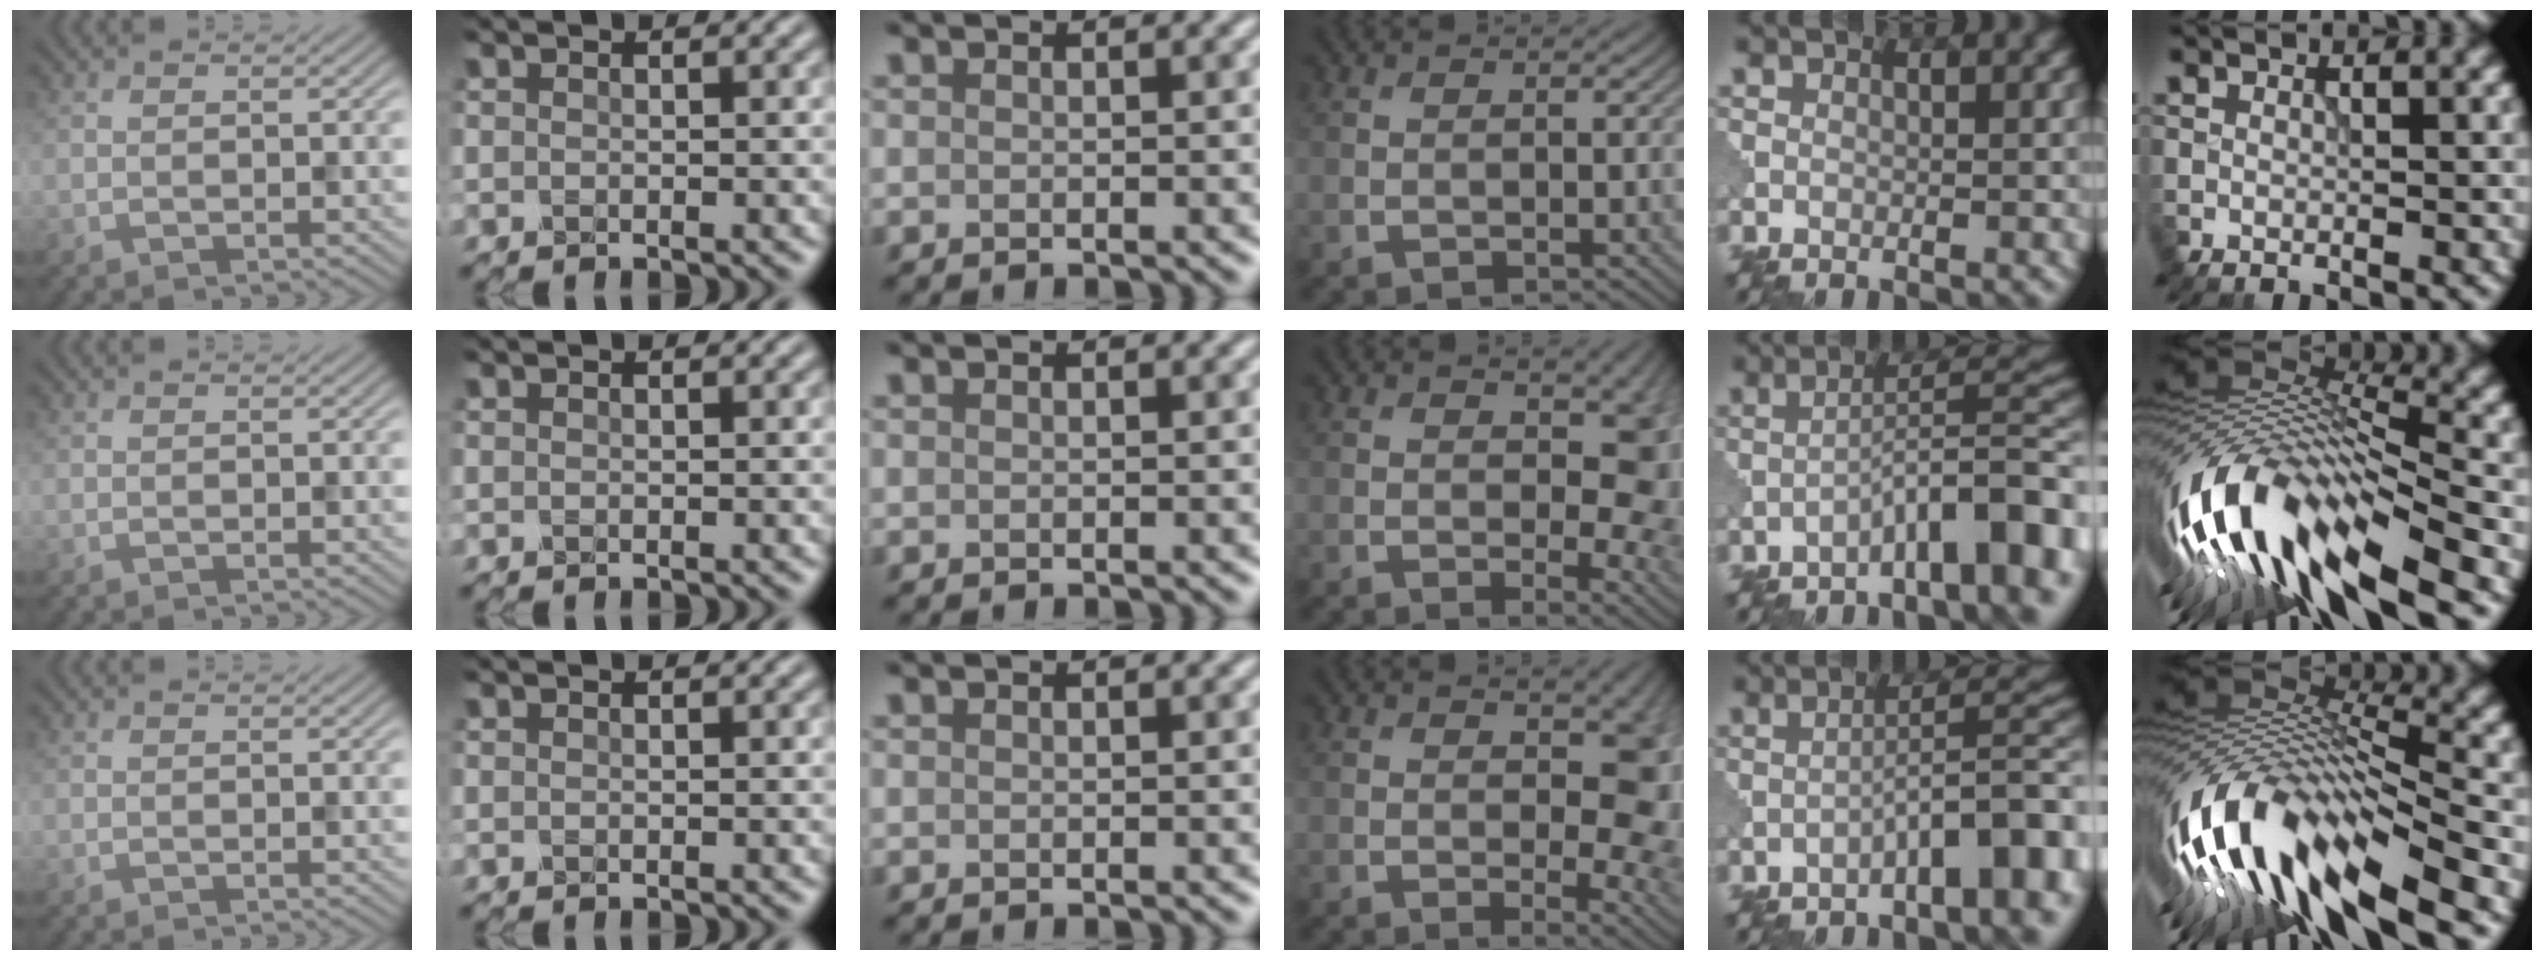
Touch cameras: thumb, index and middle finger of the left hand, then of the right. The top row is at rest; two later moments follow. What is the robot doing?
{"motion": "shake", "object": "medicine bottle"}